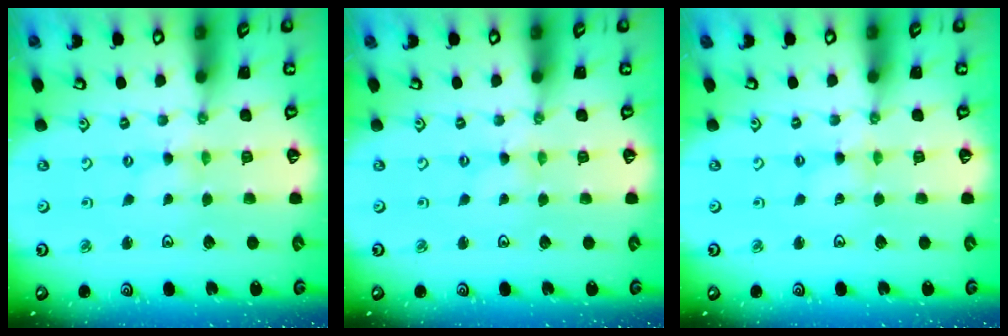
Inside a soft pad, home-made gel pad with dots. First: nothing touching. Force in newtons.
{"total": 0.0}
{"total": 1.1, "press": 1.1, "slide": 0.3}